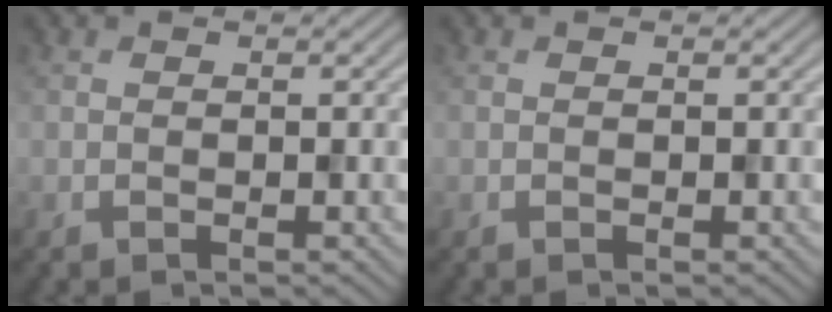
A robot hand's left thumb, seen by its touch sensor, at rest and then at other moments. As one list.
[{"total": 0.0}]